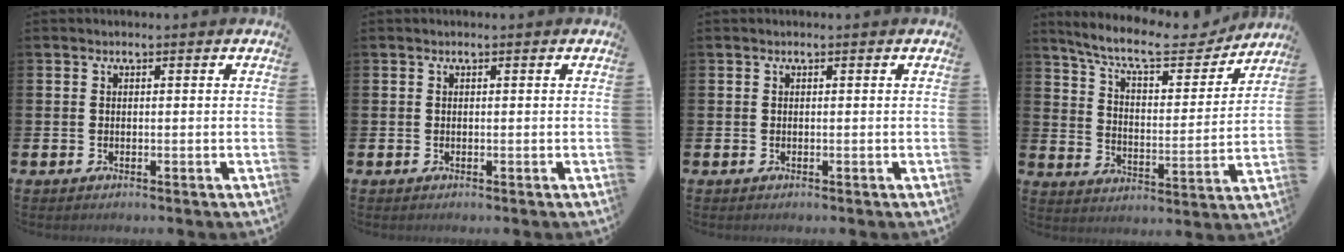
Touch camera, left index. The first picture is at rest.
{"total": 0.0}
{"total": 0.0}
{"total": 10.1, "force": [9.0, 2.2, 4.0], "torque": [-0.099, -0.058, 0.152]}